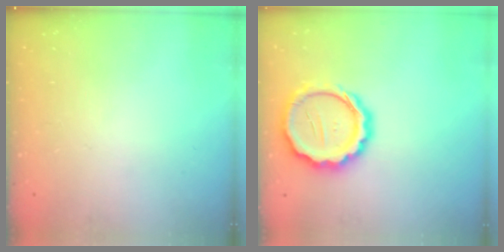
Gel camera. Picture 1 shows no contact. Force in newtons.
{"total": 15.6, "press": 15.2, "slide": 3.5}